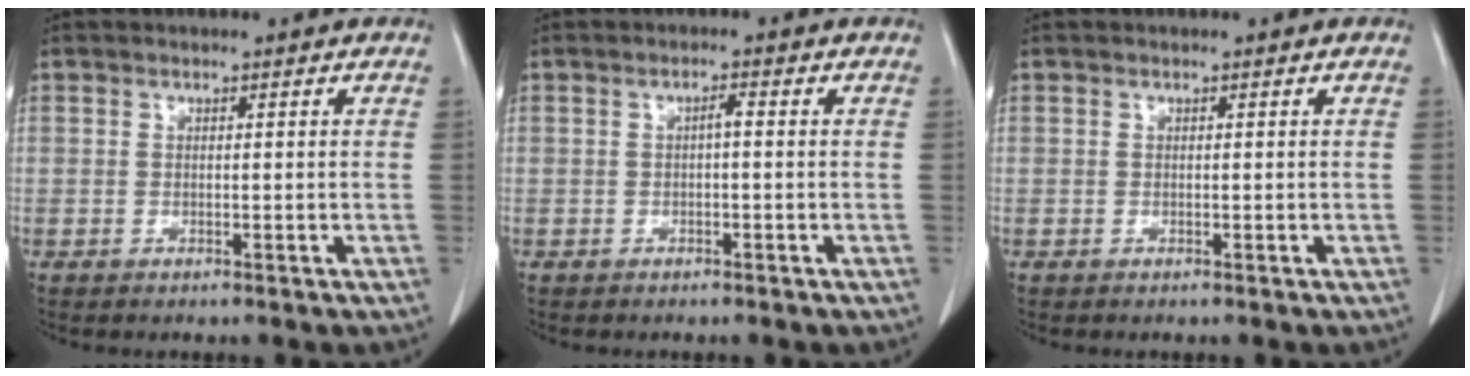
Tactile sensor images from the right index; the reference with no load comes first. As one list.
[{"total": 1.3, "force": [-0.1, 0.2, 1.3], "torque": [-0.020, 0.004, -0.001]}, {"total": 0.0}]